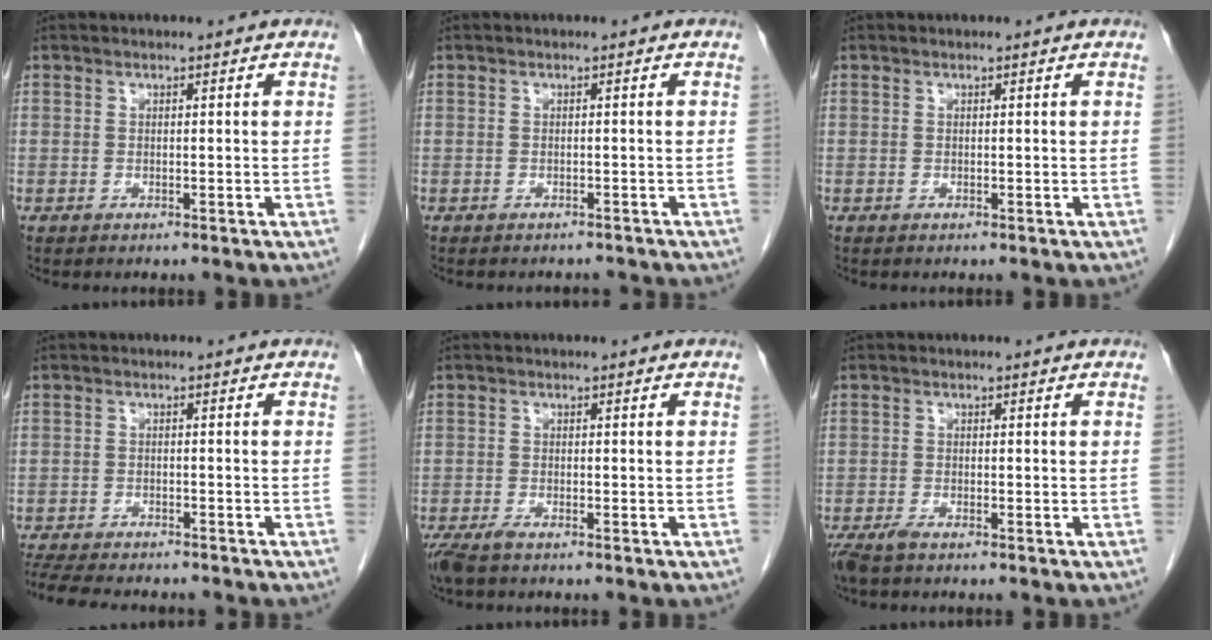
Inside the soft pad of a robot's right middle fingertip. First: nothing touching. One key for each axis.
{"total": 2.7, "fx": -2.6, "fy": 0.8, "fz": 0.2, "tx": 0.001, "ty": -0.002, "tz": -0.032}
{"total": 0.0}
{"total": 10.9, "fx": -9.6, "fy": 2.5, "fz": 4.6, "tx": -0.086, "ty": -0.011, "tz": -0.137}
{"total": 2.7, "fx": -2.0, "fy": 0.5, "fz": 1.6, "tx": -0.035, "ty": -0.008, "tz": -0.038}
{"total": 2.4, "fx": -1.9, "fy": 0.5, "fz": 1.4, "tx": -0.032, "ty": -0.007, "tz": -0.034}